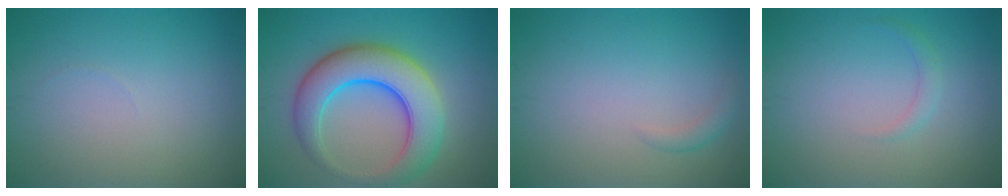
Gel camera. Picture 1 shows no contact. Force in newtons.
{"total": 8.6, "press": 8.6, "slide": 0.2}
{"total": 1.0, "press": 1.0, "slide": 0.0}
{"total": 1.1, "press": 1.1, "slide": 0.0}